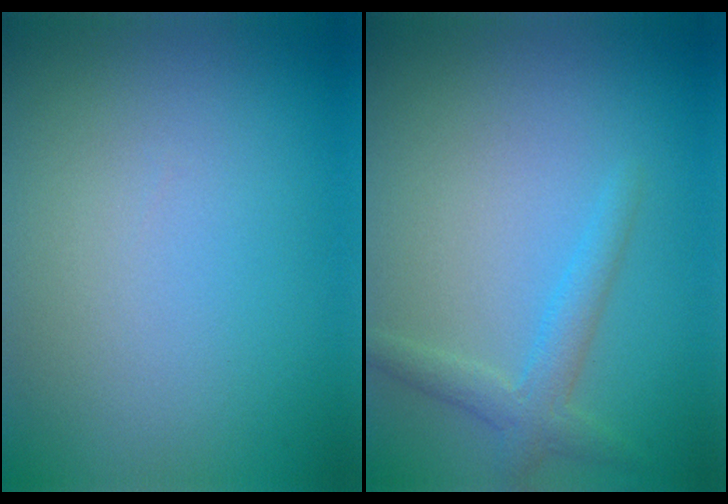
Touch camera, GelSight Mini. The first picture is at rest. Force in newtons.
{"total": 2.3, "press": 2.3, "slide": 0.2}